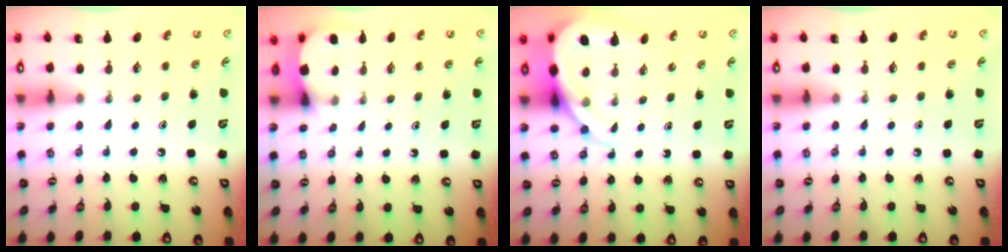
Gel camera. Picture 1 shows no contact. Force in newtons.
{"total": 2.9, "press": 2.9, "slide": 0.3}
{"total": 8.2, "press": 8.2, "slide": 0.9}
{"total": 0.0}